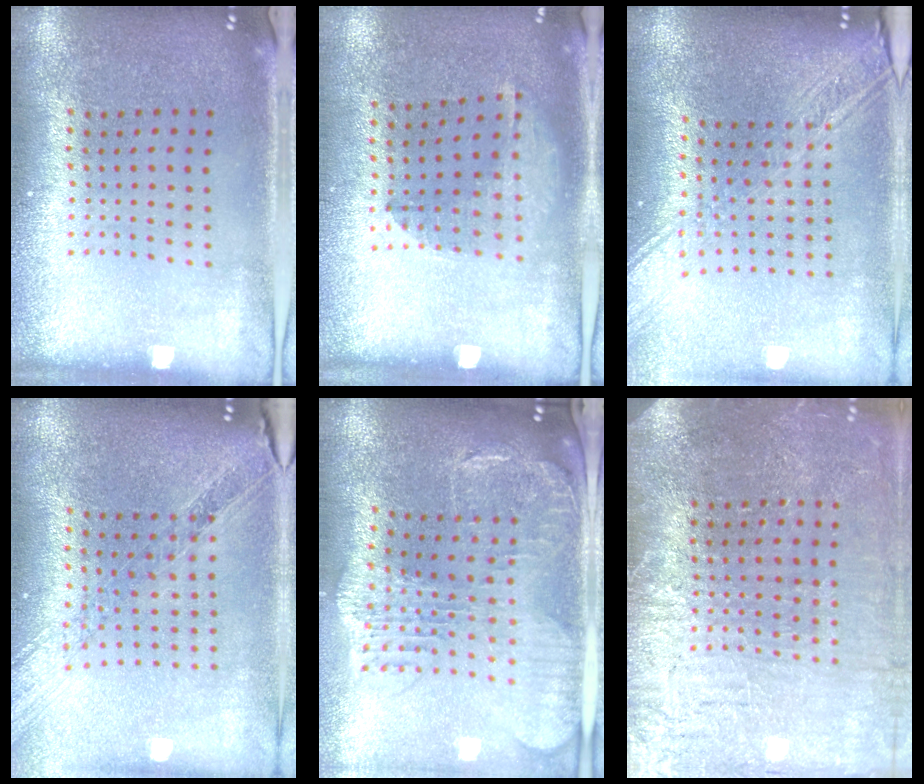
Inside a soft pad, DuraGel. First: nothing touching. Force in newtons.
{"total": 1.4, "press": 0.9, "slide": 1.1}
{"total": 2.7, "press": 2.1, "slide": 1.6}
{"total": 1.2, "press": 1.1, "slide": 0.3}
{"total": 2.2, "press": 2.0, "slide": 1.0}
{"total": 3.7, "press": 3.4, "slide": 1.5}